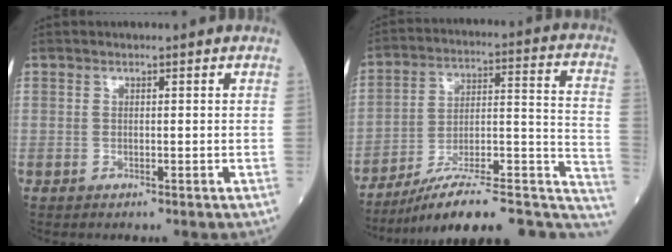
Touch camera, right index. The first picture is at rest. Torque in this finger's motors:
{"motor_torque": [-0.60, -1.51, -0.21, -0.21]}